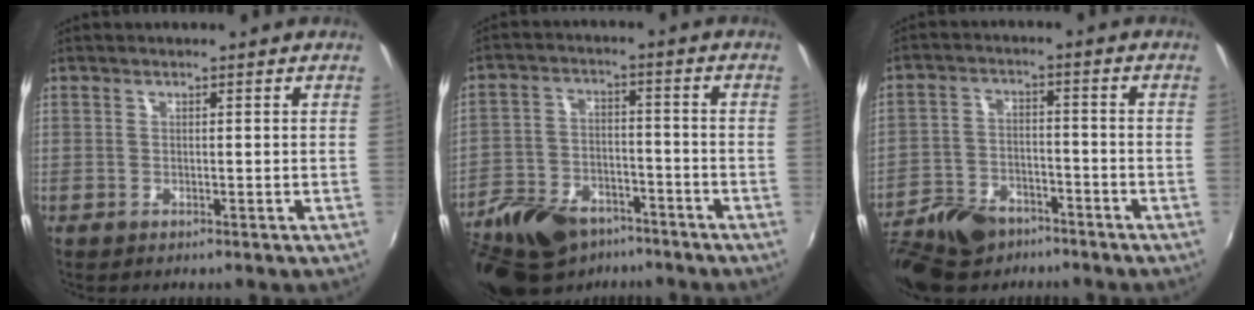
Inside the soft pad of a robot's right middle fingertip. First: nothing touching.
{"total": 20.4, "force": [-14.3, 10.7, 9.8], "torque": [-0.235, -0.015, -0.230]}
{"total": 14.4, "force": [-10.6, 7.4, 6.4], "torque": [-0.159, -0.008, -0.185]}